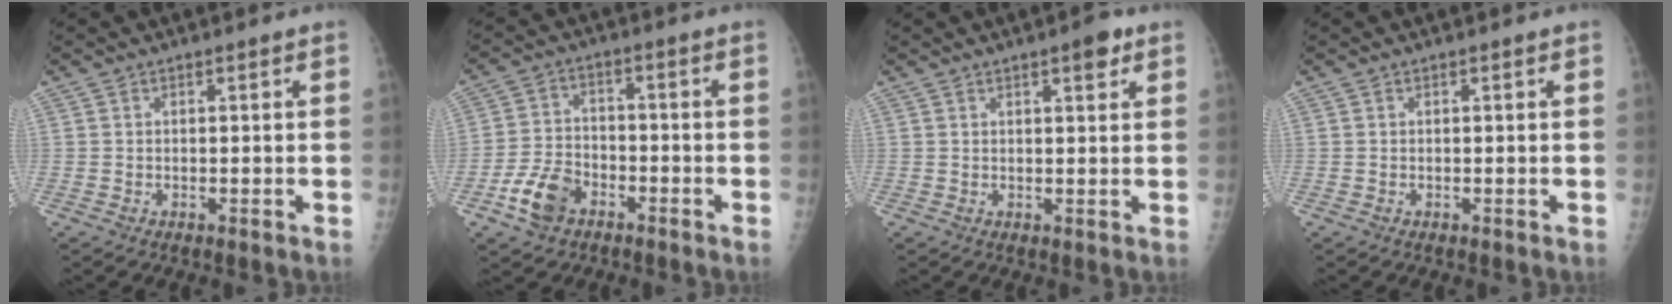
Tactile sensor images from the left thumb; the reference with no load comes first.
{"total": 8.1, "force": [-4.7, 5.3, 4.0], "torque": [-0.072, 0.025, -0.084]}
{"total": 3.6, "force": [2.0, 1.1, 2.8], "torque": [-0.032, -0.006, 0.023]}
{"total": 0.0}